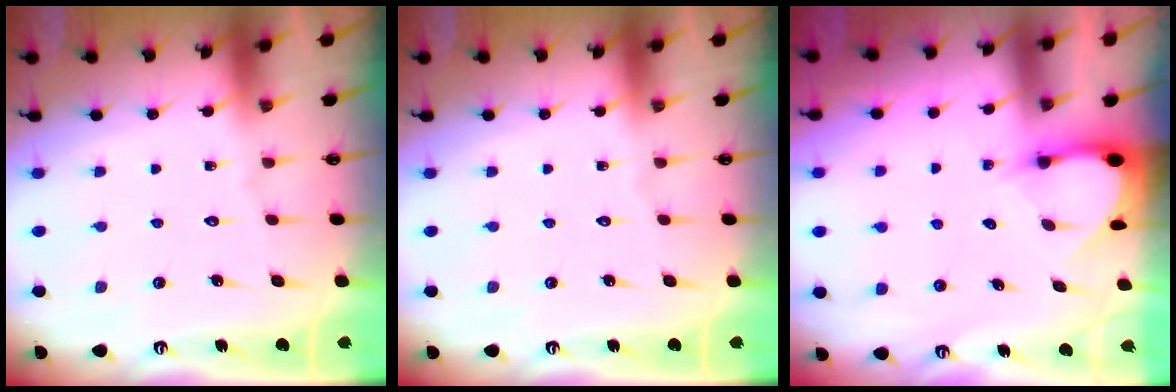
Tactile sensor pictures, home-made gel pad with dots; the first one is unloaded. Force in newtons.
{"total": 0.0}
{"total": 2.8, "press": 2.8, "slide": 0.2}